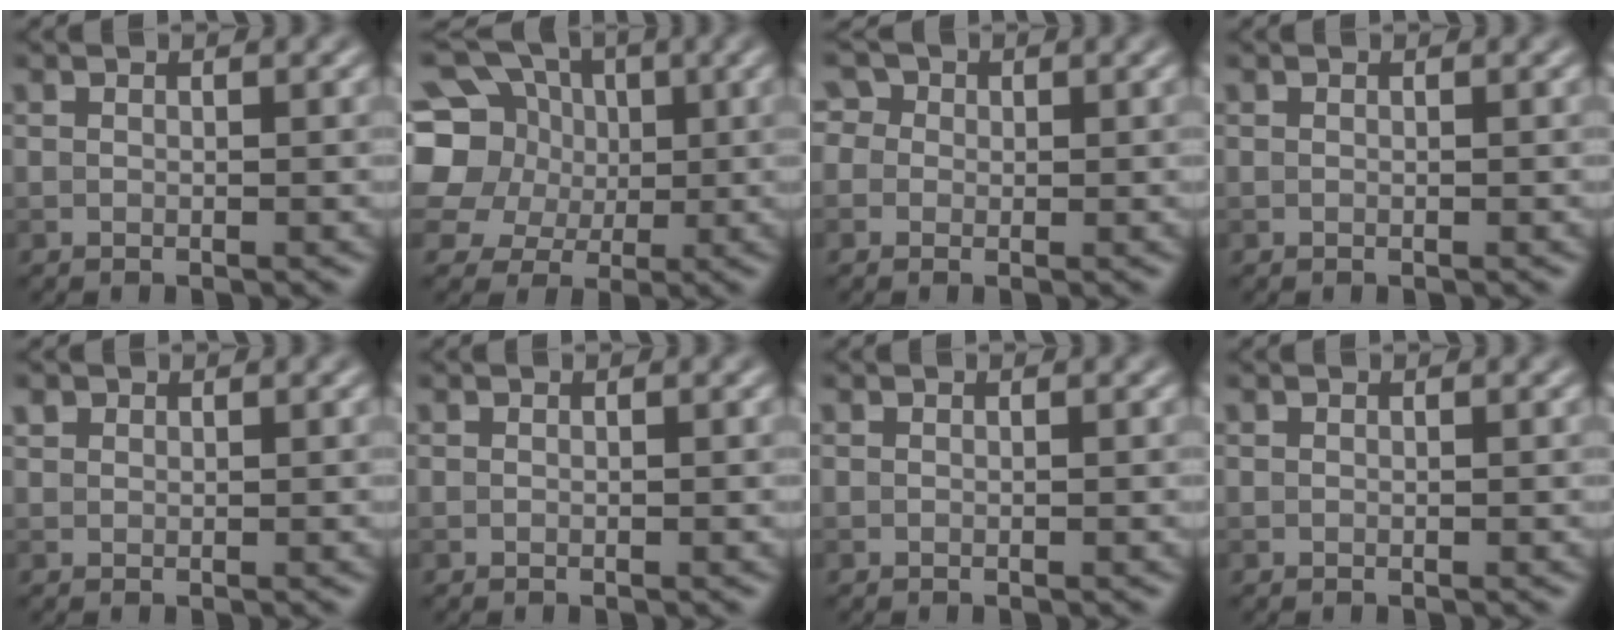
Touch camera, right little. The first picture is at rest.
{"total": 11.1, "force": [2.5, 9.4, 5.2], "torque": [-0.131, 0.031, 0.018]}
{"total": 3.6, "force": [1.5, 2.9, 1.4], "torque": [-0.007, 0.026, -0.007]}
{"total": 0.0}
{"total": 0.8, "force": [0.6, 0.5, 0.1], "torque": [-0.001, 0.001, 0.012]}
{"total": 0.0}
{"total": 0.0}
{"total": 0.0}